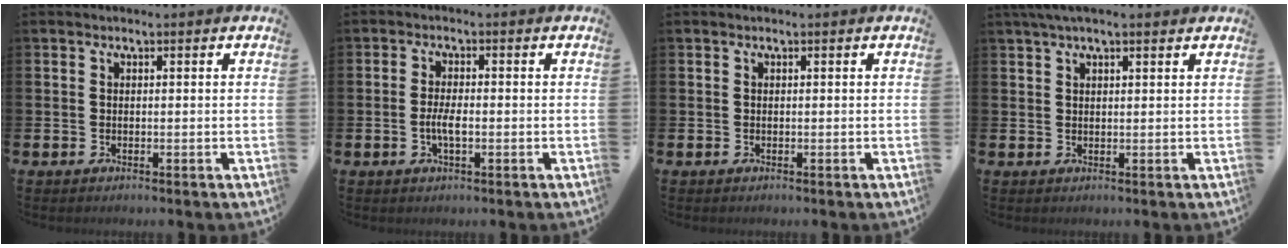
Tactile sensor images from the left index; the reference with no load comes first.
{"total": 2.6, "force": [-0.6, 0.8, 2.4], "torque": [-0.037, -0.001, -0.013]}
{"total": 0.0}
{"total": 2.9, "force": [2.2, 0.6, 1.8], "torque": [-0.038, 0.003, 0.040]}